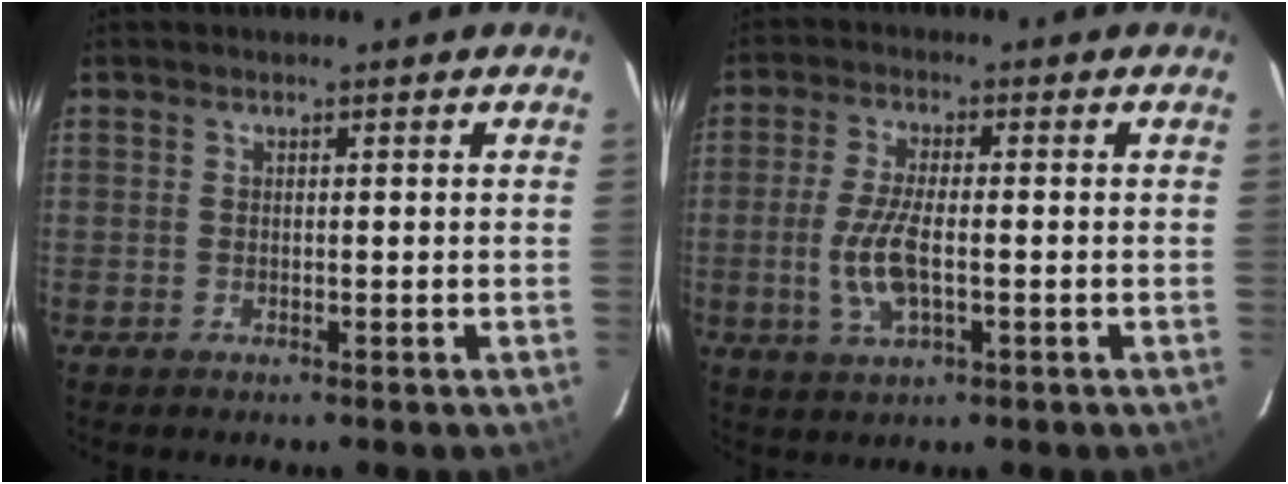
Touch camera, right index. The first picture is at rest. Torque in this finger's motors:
{"motor_torque": [0.28, -0.07, 0.17, 0.06]}